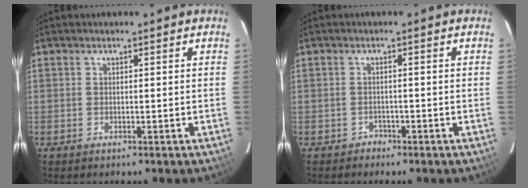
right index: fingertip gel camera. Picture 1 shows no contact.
{"total": 1.5, "force": [-1.1, 1.0, 0.1], "torque": [-0.007, 0.003, -0.020]}